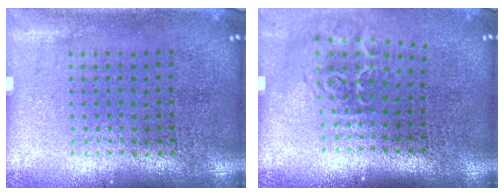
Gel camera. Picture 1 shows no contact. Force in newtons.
{"total": 2.0, "press": 1.3, "slide": 1.5}